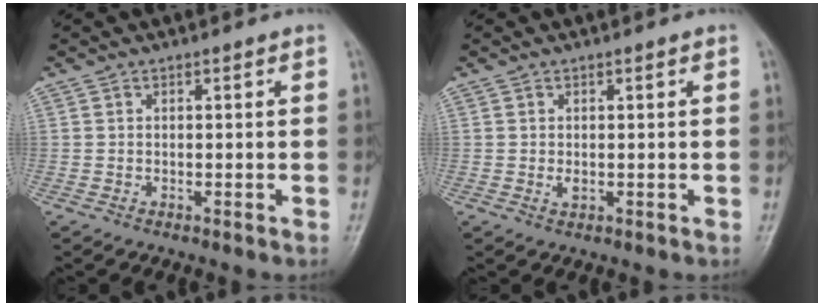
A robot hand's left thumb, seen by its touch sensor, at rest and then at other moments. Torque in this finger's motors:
{"motor_torque": [-0.17, 0.39, 0.34, -0.07, 0.00]}